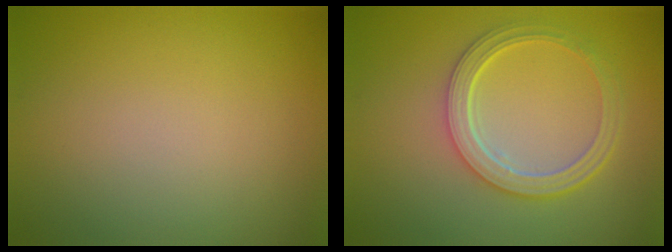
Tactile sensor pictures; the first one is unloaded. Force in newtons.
{"total": 4.8, "press": 3.6, "slide": 3.2}